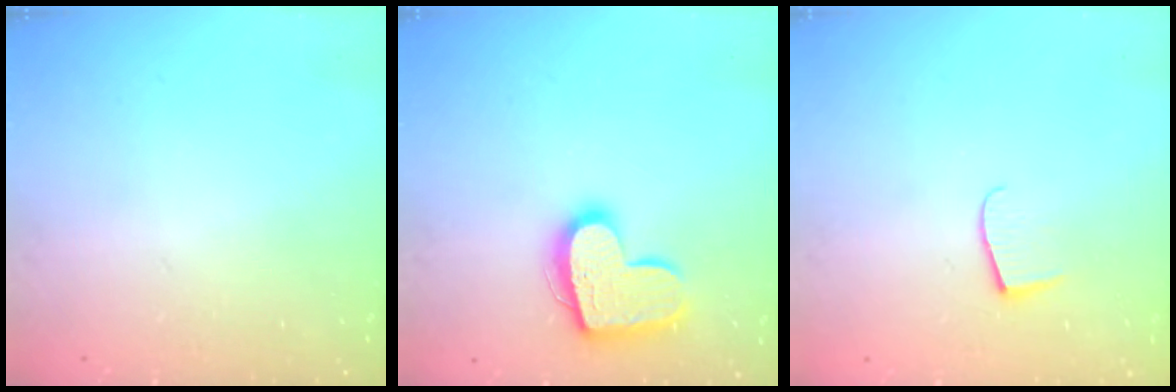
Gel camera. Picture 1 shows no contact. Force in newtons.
{"total": 16.4, "press": 16.4, "slide": 1.2}
{"total": 5.9, "press": 5.9, "slide": 0.4}